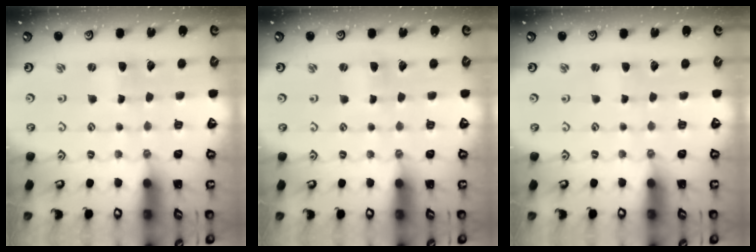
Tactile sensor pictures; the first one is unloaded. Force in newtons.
{"total": 0.5, "press": 0.5, "slide": 0.2}
{"total": 0.6, "press": 0.6, "slide": 0.1}